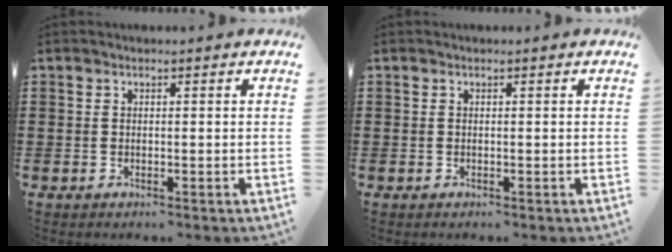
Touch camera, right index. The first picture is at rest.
{"total": 0.0}